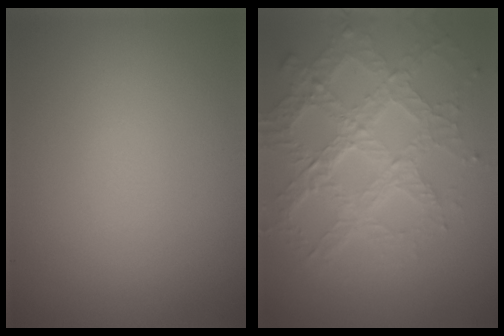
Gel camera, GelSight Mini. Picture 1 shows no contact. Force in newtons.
{"total": 7.0, "press": 5.1, "slide": 4.8}